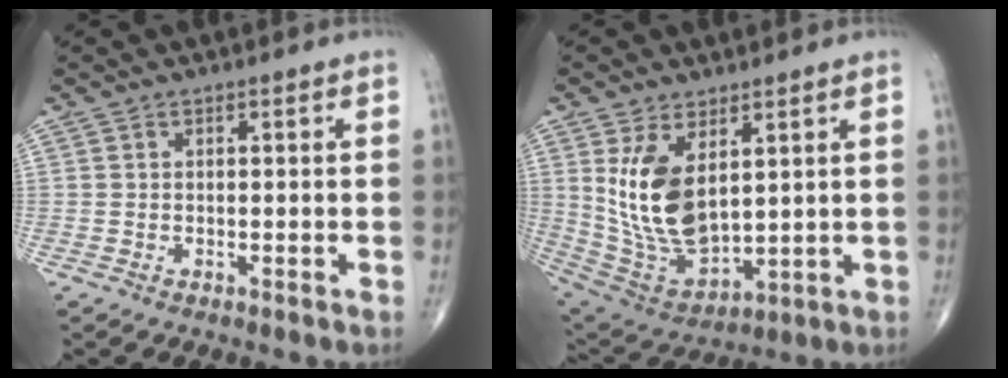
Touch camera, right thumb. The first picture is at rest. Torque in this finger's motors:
{"motor_torque": [-0.59, 1.28, 1.40, 0.69, 0.33]}